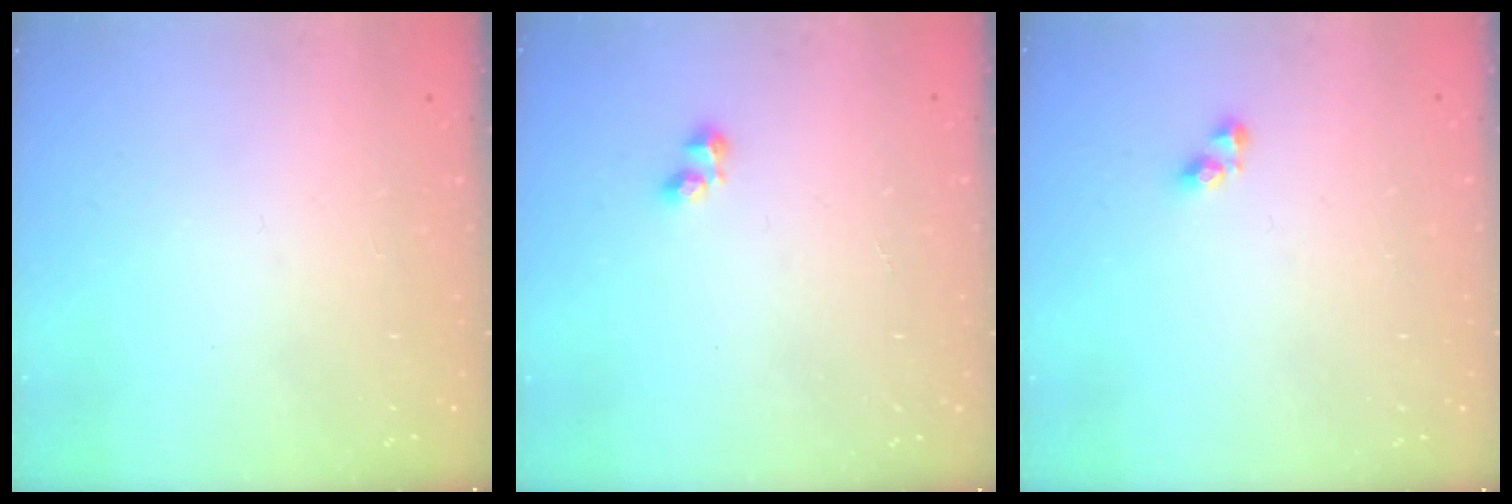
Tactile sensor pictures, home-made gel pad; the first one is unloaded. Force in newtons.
{"total": 2.4, "press": 2.3, "slide": 0.9}
{"total": 4.0, "press": 4.0, "slide": 0.2}